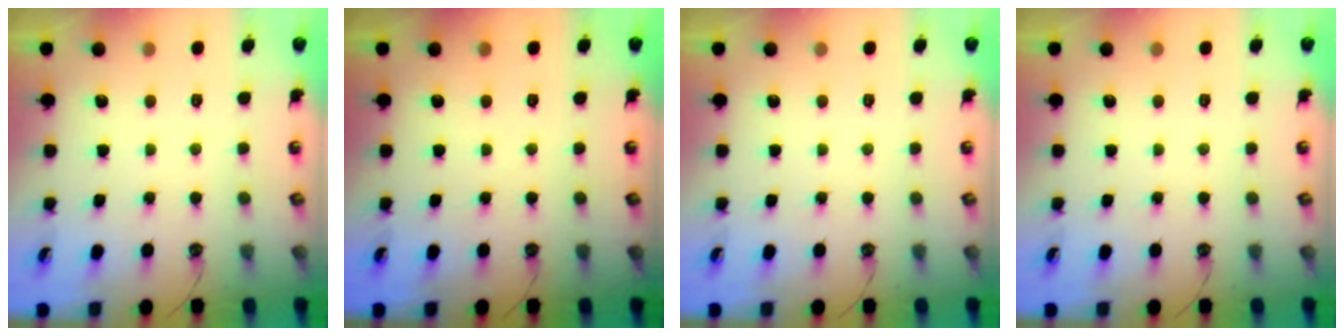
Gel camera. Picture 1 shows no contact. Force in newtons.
{"total": 0.0}
{"total": 0.0}
{"total": 0.0}